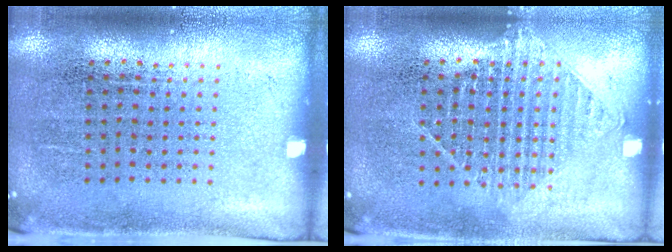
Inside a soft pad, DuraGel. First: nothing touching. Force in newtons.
{"total": 1.0, "press": 1.0, "slide": 0.4}